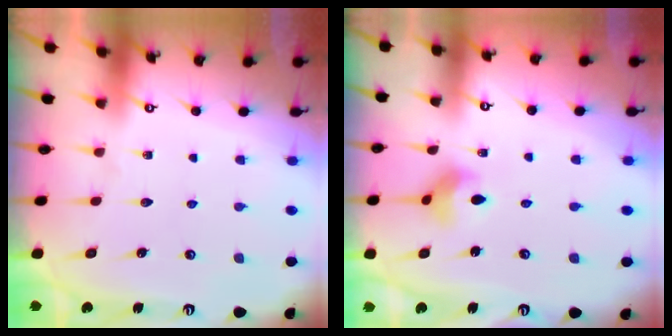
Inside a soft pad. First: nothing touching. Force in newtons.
{"total": 4.6, "press": 4.6, "slide": 0.6}